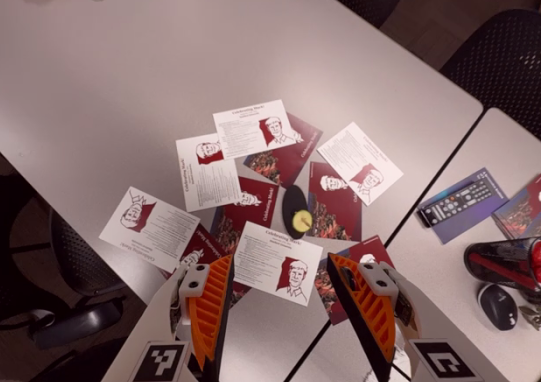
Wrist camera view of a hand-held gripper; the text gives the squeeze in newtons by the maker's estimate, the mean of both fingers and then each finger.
{"total": 0.0}